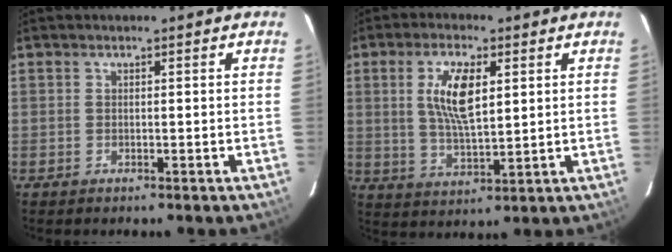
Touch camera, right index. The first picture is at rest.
{"total": 9.0, "force": [2.5, 3.4, 8.0], "torque": [-0.152, 0.003, 0.051]}